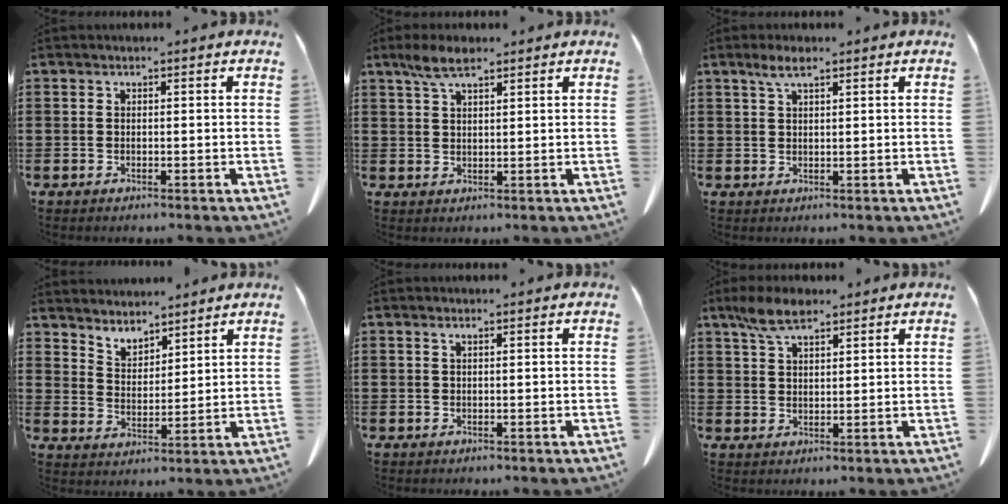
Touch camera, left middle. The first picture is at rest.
{"total": 4.6, "force": [3.0, 1.4, 3.2], "torque": [-0.069, 0.004, 0.055]}
{"total": 3.0, "force": [1.8, 0.7, 2.3], "torque": [-0.049, 0.003, 0.031]}
{"total": 4.2, "force": [4.1, 0.9, -0.5], "torque": [-0.006, -0.022, 0.077]}
{"total": 0.7, "force": [0.4, 0.0, 0.6], "torque": [-0.013, -0.001, 0.008]}
{"total": 5.9, "force": [4.1, 2.1, 3.7], "torque": [-0.083, 0.003, 0.077]}